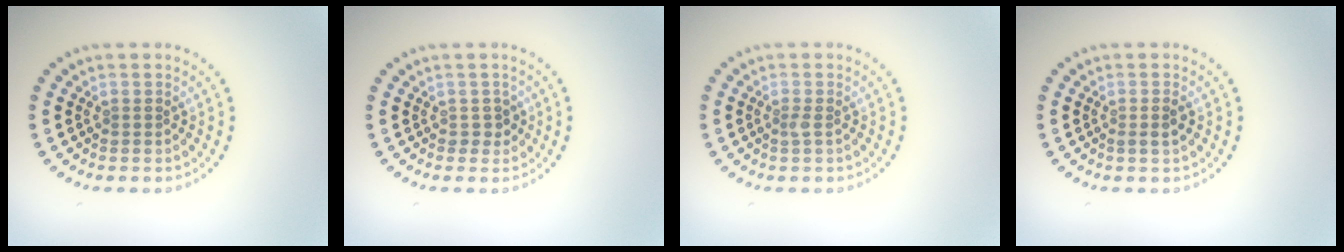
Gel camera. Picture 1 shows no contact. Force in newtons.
{"total": 1.1, "press": 0.9, "slide": 0.6}
{"total": 0.6, "press": 0.5, "slide": 0.4}
{"total": 1.1, "press": 1.0, "slide": 0.5}